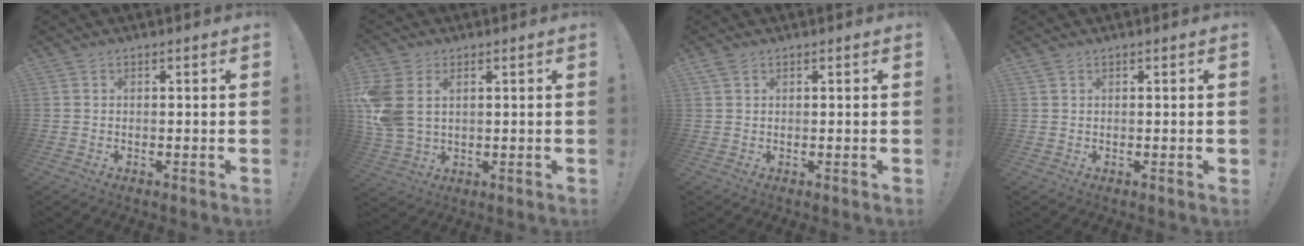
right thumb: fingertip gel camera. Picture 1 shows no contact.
{"total": 9.9, "force": [2.9, 6.8, 6.5], "torque": [-0.132, -0.010, 0.059]}
{"total": 1.9, "force": [1.1, 1.1, 1.1], "torque": [-0.023, 0.003, 0.022]}
{"total": 0.8, "force": [0.5, 0.2, 0.6], "torque": [-0.005, -0.002, 0.007]}